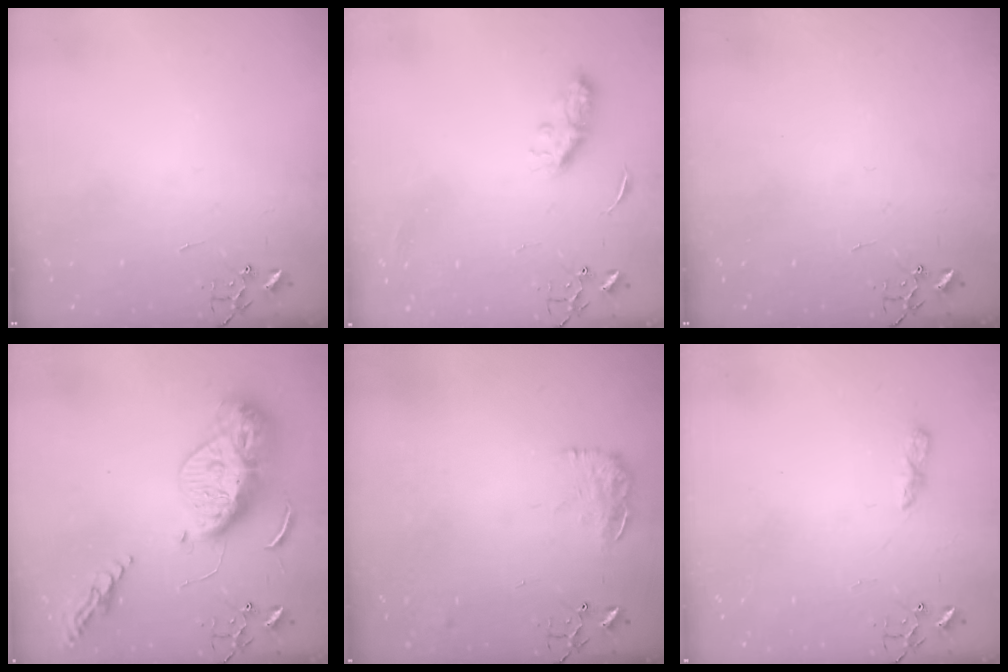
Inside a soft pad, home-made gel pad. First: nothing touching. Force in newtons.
{"total": 7.2, "press": 7.2, "slide": 0.3}
{"total": 0.0}
{"total": 18.2, "press": 18.1, "slide": 1.5}
{"total": 10.8, "press": 10.7, "slide": 0.6}
{"total": 4.6, "press": 4.6, "slide": 0.6}